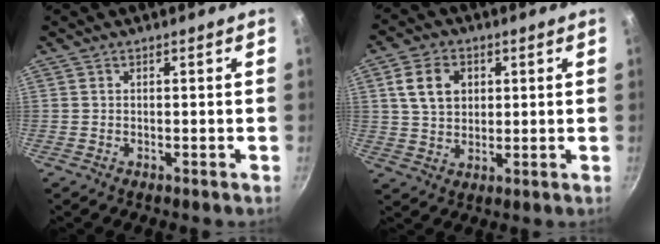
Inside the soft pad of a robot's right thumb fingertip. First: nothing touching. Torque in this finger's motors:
{"motor_torque": [-0.13, 0.35, 0.22, 0.00, 0.06]}